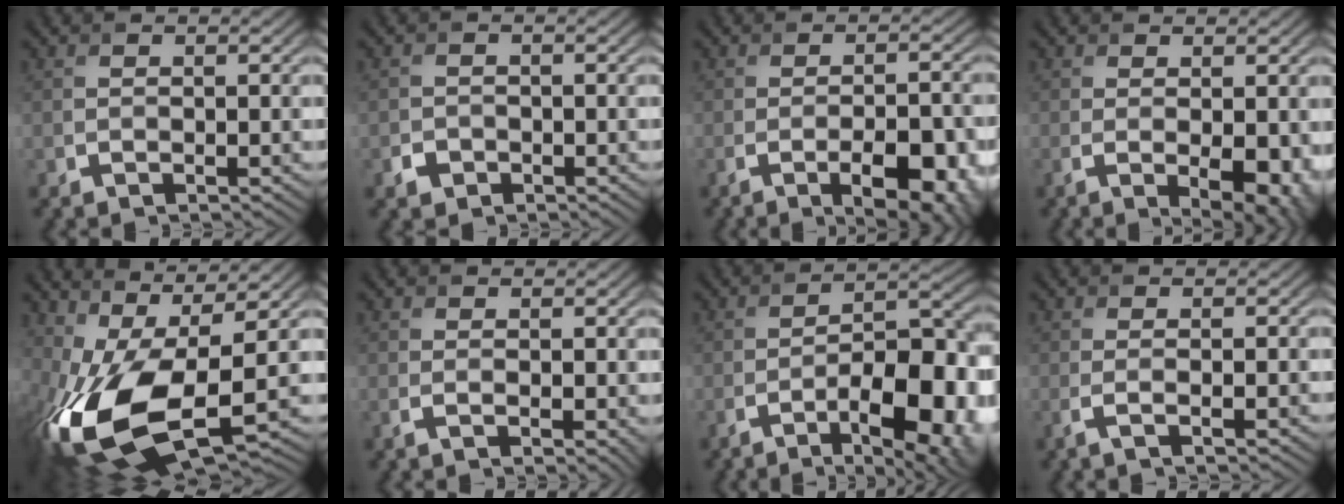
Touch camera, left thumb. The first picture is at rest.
{"total": 1.6, "force": [-0.9, 1.1, 0.6], "torque": [-0.012, 0.002, -0.019]}
{"total": 6.9, "force": [-3.3, 2.0, 5.8], "torque": [-0.081, -0.002, -0.037]}
{"total": 4.0, "force": [-0.6, 1.1, 3.8], "torque": [-0.055, -0.010, -0.002]}
{"total": 16.8, "force": [-1.2, 7.7, 14.9], "torque": [-0.300, -0.032, -0.010]}
{"total": 1.4, "force": [0.3, 0.6, 1.2], "torque": [-0.020, 0.001, 0.007]}
{"total": 12.1, "force": [-5.7, 3.9, 10.0], "torque": [-0.135, 0.001, -0.082]}
{"total": 1.1, "force": [-0.1, -0.2, 1.1], "torque": [-0.028, 0.002, -0.004]}